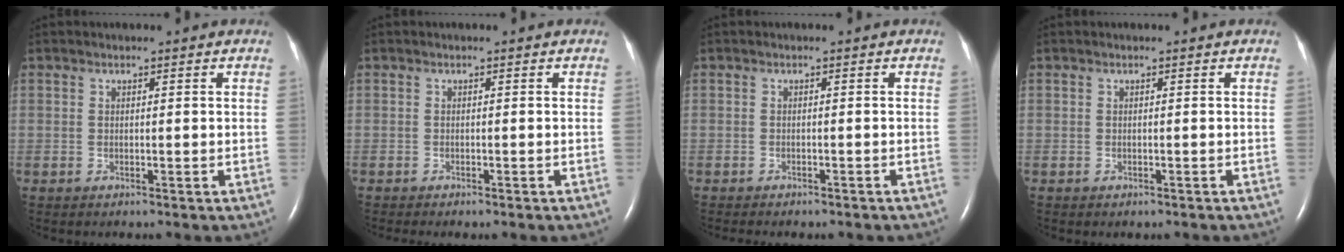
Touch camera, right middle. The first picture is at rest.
{"total": 2.0, "force": [-1.6, 0.5, 1.1], "torque": [-0.019, -0.005, -0.013]}
{"total": 5.8, "force": [-5.0, 1.7, 2.6], "torque": [-0.031, -0.006, -0.053]}
{"total": 0.8, "force": [-0.6, 0.4, 0.3], "torque": [-0.009, 0.000, -0.004]}